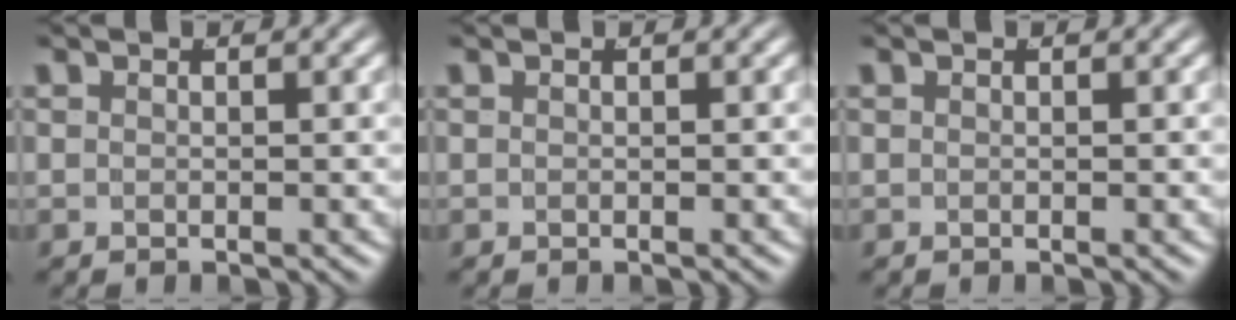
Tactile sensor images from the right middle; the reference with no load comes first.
{"total": 0.0}
{"total": 0.0}